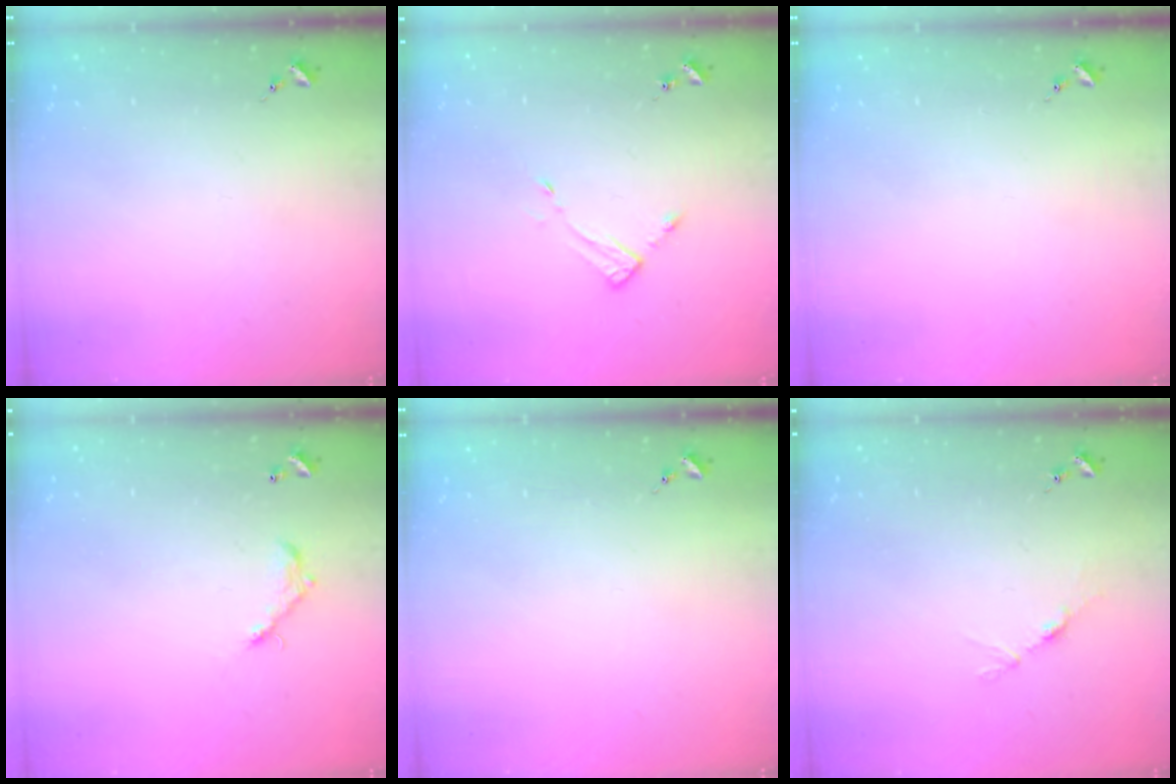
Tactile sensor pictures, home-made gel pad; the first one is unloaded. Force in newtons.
{"total": 3.3, "press": 3.3, "slide": 0.3}
{"total": 0.0}
{"total": 5.8, "press": 5.8, "slide": 0.3}
{"total": 0.0}
{"total": 4.0, "press": 3.9, "slide": 0.5}